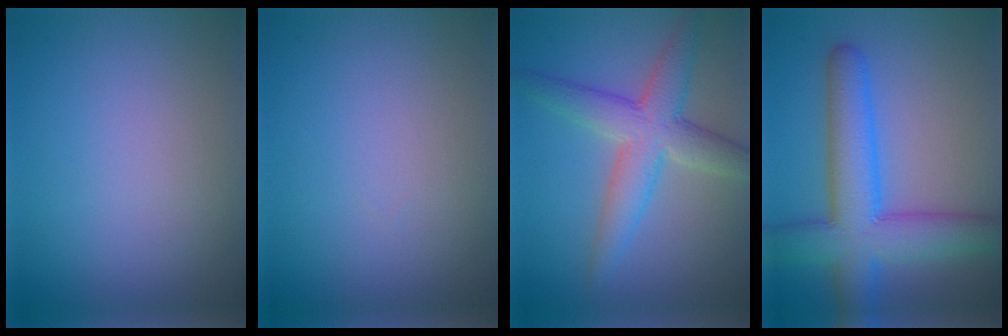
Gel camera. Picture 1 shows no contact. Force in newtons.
{"total": 0.0}
{"total": 5.4, "press": 5.4, "slide": 0.2}
{"total": 8.4, "press": 8.4, "slide": 0.4}